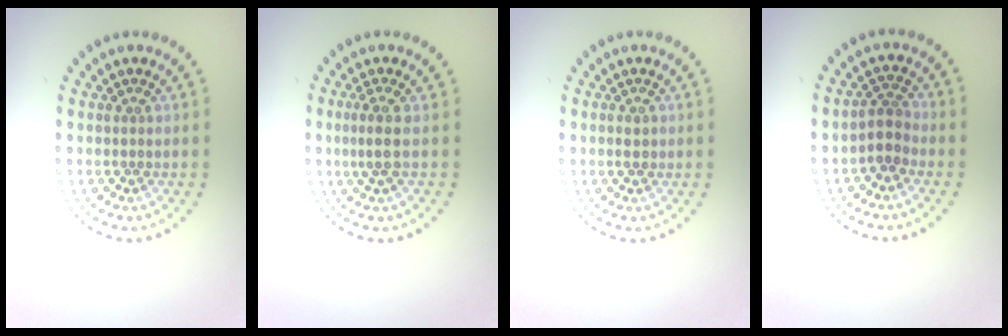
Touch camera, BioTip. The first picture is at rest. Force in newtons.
{"total": 2.0, "press": 1.4, "slide": 1.4}
{"total": 0.9, "press": 0.9, "slide": 0.2}
{"total": 2.1, "press": 1.8, "slide": 1.1}